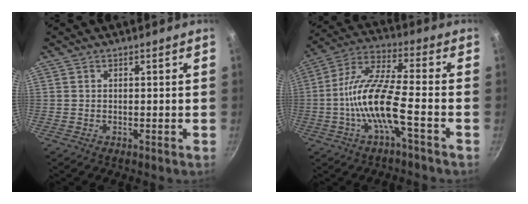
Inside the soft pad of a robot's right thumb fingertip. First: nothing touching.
{"total": 12.8, "force": [-3.8, 2.8, 11.9], "torque": [-0.238, 0.039, -0.087]}